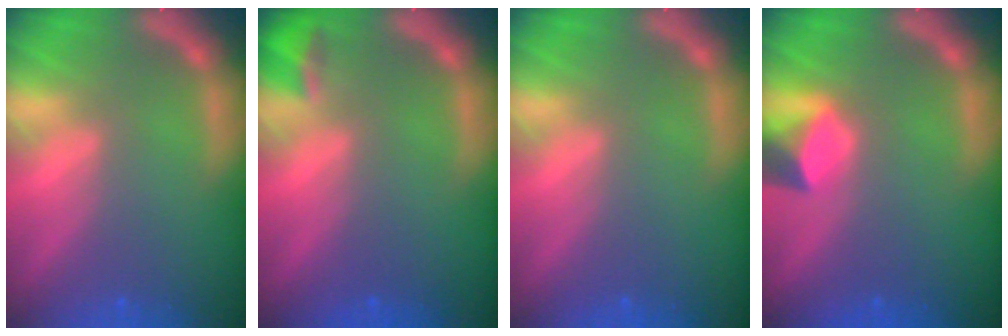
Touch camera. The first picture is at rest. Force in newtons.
{"total": 1.9}
{"total": 0.0}
{"total": 3.0}